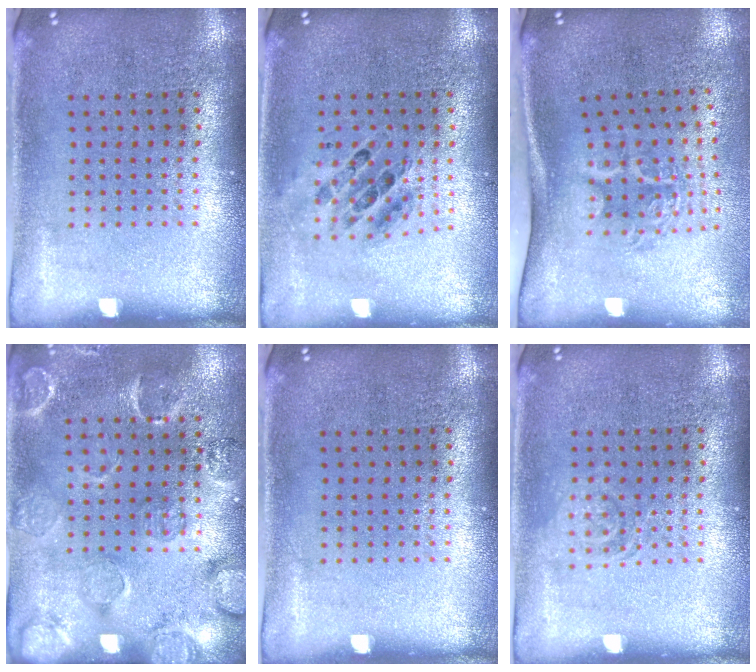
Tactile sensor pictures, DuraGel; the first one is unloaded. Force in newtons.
{"total": 0.7, "press": 0.7, "slide": 0.2}
{"total": 1.9, "press": 1.2, "slide": 1.4}
{"total": 2.7, "press": 1.9, "slide": 1.9}
{"total": 0.0}
{"total": 1.4, "press": 1.4, "slide": 0.2}